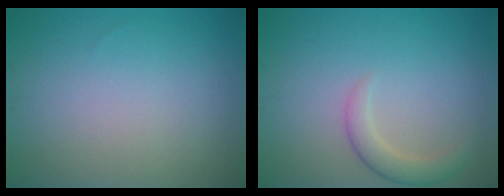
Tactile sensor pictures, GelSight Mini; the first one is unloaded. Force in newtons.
{"total": 2.4, "press": 2.4, "slide": 0.3}